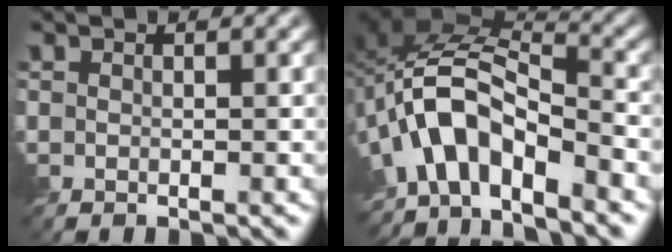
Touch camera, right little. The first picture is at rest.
{"total": 8.3, "force": [-4.7, 3.7, 5.8], "torque": [-0.100, 0.010, -0.099]}